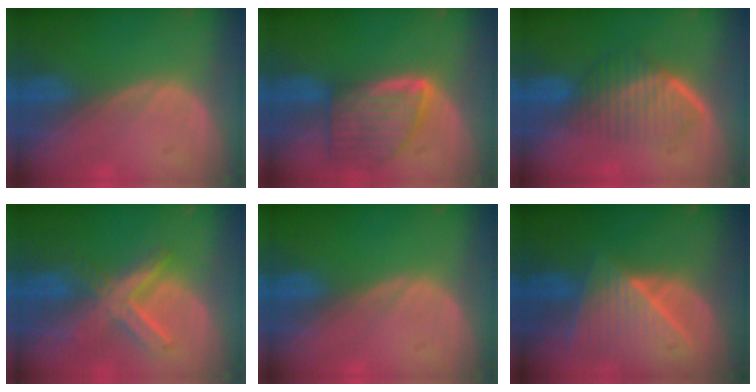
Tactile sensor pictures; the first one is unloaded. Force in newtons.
{"total": 8.1, "press": 7.2, "slide": 3.6}
{"total": 6.9, "press": 6.0, "slide": 3.4}
{"total": 7.6, "press": 6.5, "slide": 3.8}
{"total": 0.0}
{"total": 8.6, "press": 7.7, "slide": 3.8}